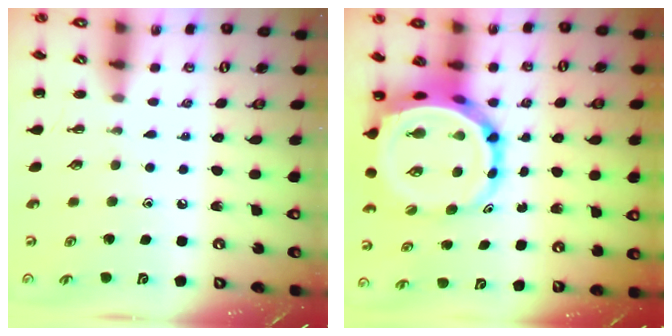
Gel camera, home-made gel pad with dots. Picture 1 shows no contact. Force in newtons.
{"total": 10.4, "press": 9.9, "slide": 3.2}